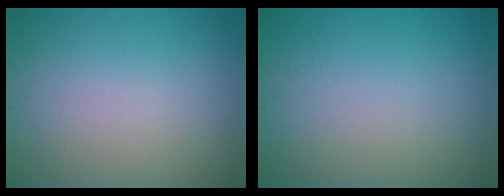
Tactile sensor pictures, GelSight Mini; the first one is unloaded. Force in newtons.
{"total": 0.0}